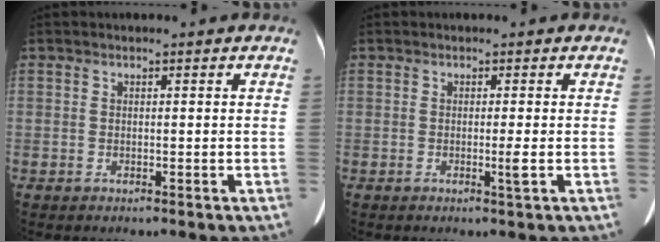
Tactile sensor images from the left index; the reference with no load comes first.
{"total": 1.4, "force": [-0.3, -0.4, 1.3], "torque": [-0.025, -0.005, -0.005]}